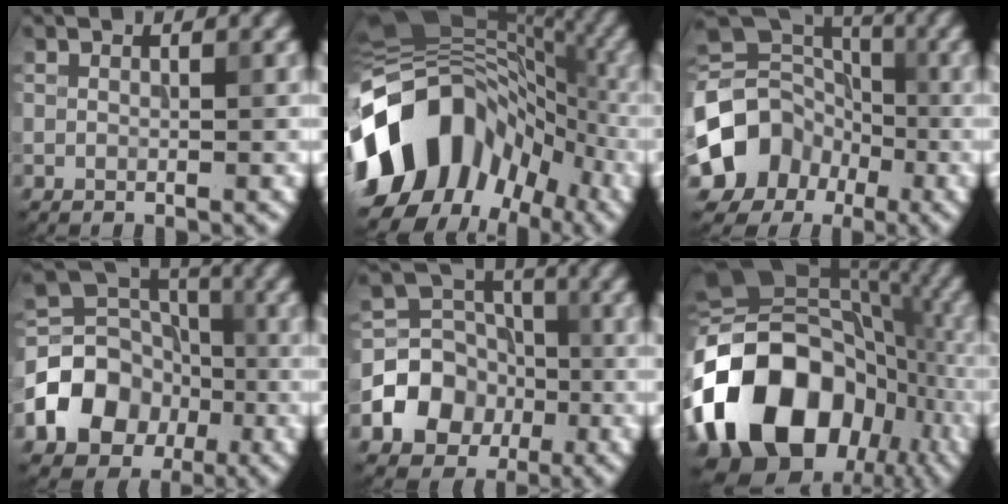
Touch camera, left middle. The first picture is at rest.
{"total": 16.1, "force": [-4.7, 12.0, 9.7], "torque": [-0.172, 0.009, -0.091]}
{"total": 9.1, "force": [-3.4, 7.4, 4.0], "torque": [-0.065, -0.001, -0.073]}
{"total": 8.6, "force": [-2.9, 7.0, 4.2], "torque": [-0.077, 0.001, -0.064]}
{"total": 6.7, "force": [-2.3, 5.6, 2.9], "torque": [-0.041, 0.003, -0.055]}
{"total": 19.9, "force": [-5.2, 14.5, 12.5], "torque": [-0.245, -0.007, -0.091]}